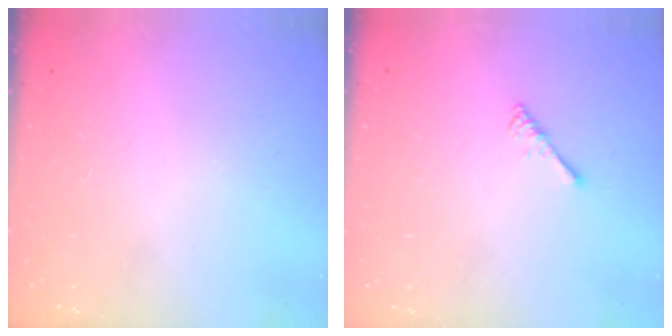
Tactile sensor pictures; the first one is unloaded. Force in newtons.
{"total": 2.5, "press": 2.5, "slide": 0.4}